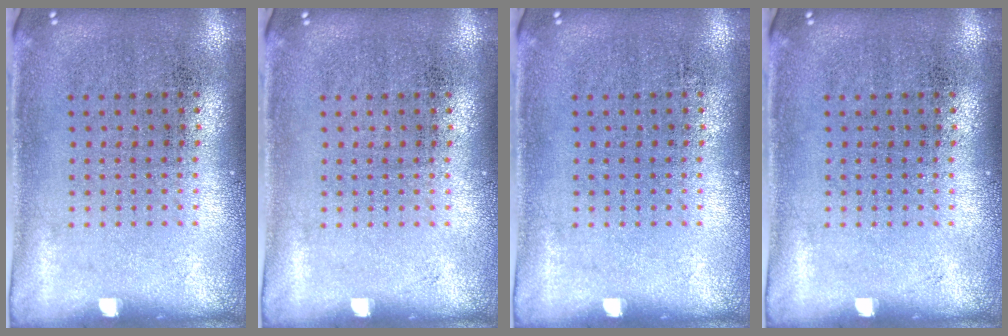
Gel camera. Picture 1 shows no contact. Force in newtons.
{"total": 0.0}
{"total": 0.0}
{"total": 0.0}